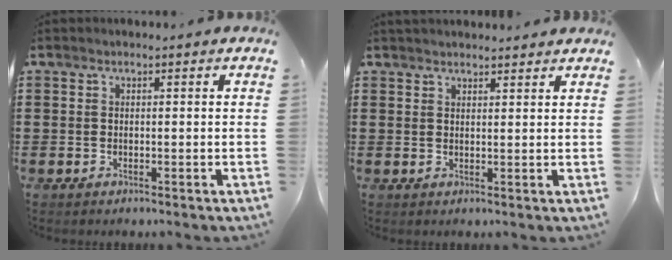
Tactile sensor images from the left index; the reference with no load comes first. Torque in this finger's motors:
{"motor_torque": [2.14, 0.00, 0.43, 0.08]}